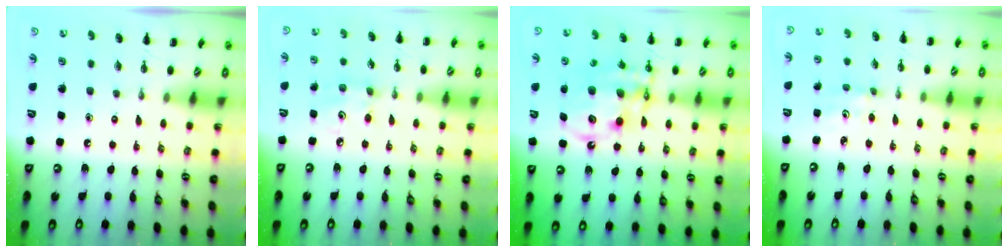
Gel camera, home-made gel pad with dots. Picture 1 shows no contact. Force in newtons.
{"total": 5.4, "press": 5.3, "slide": 1.0}
{"total": 13.3, "press": 12.7, "slide": 3.9}
{"total": 1.4, "press": 1.3, "slide": 0.5}